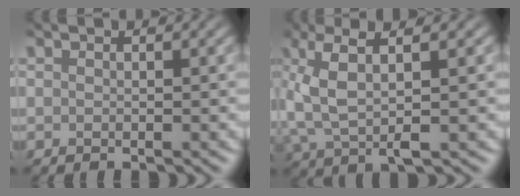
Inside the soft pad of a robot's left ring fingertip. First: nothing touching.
{"total": 5.2, "force": [1.0, 1.7, 4.8], "torque": [-0.106, 0.004, 0.019]}